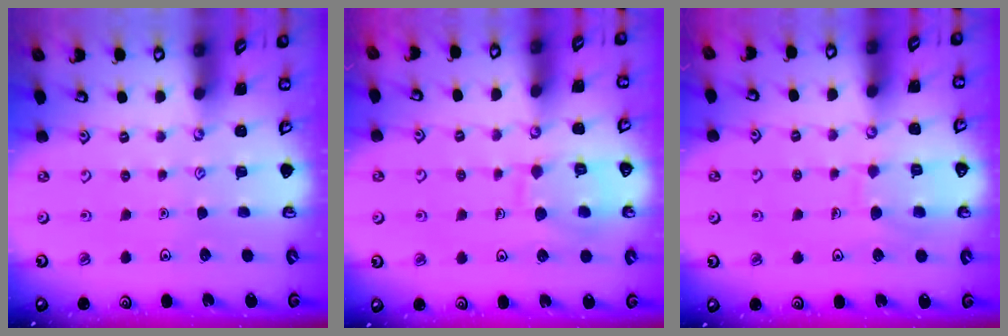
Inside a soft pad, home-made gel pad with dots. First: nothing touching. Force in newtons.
{"total": 9.6, "press": 9.6, "slide": 0.1}
{"total": 7.8, "press": 7.8, "slide": 0.7}